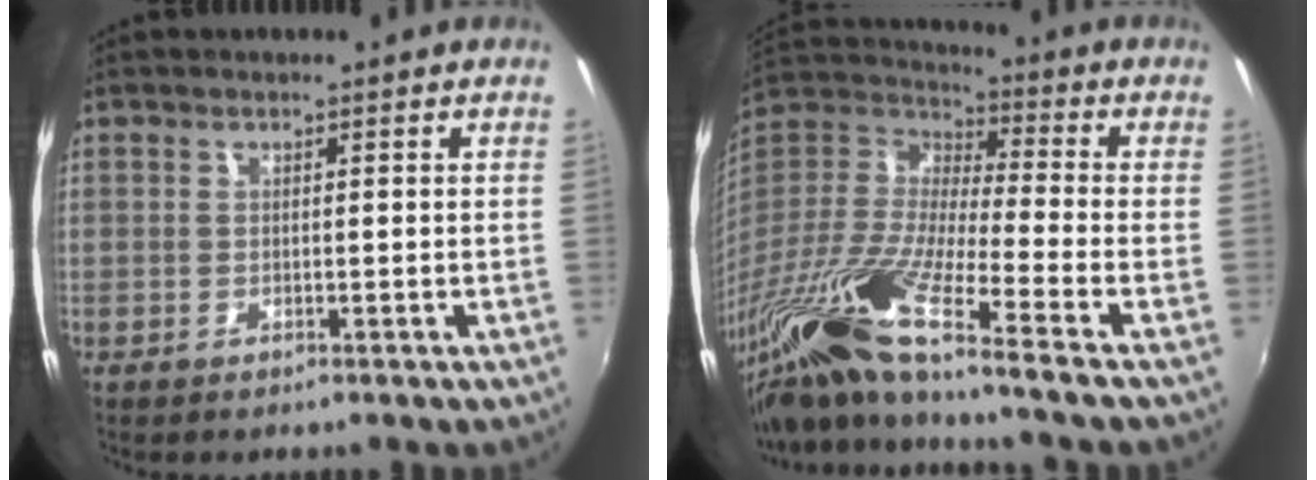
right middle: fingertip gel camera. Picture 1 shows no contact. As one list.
[{"total": 23.5, "force": [-16.6, 0.4, 16.6], "torque": [-0.300, -0.059, -0.319]}]